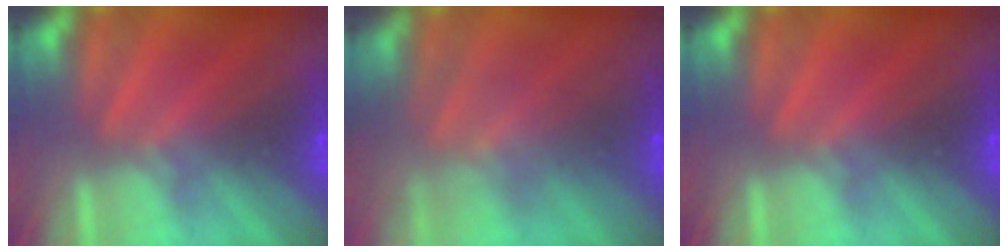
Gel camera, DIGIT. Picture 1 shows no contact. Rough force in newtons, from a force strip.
{"total": 5.8}
{"total": 0.0}